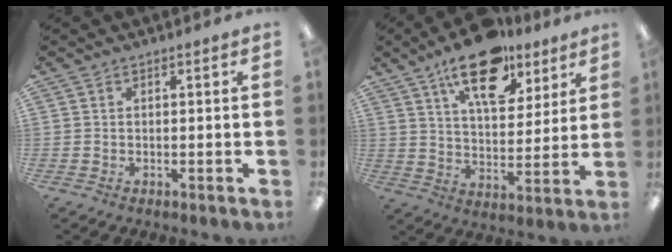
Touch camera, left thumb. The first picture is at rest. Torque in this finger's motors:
{"motor_torque": [0.43, 0.55, 1.42, -1.35, 0.14]}